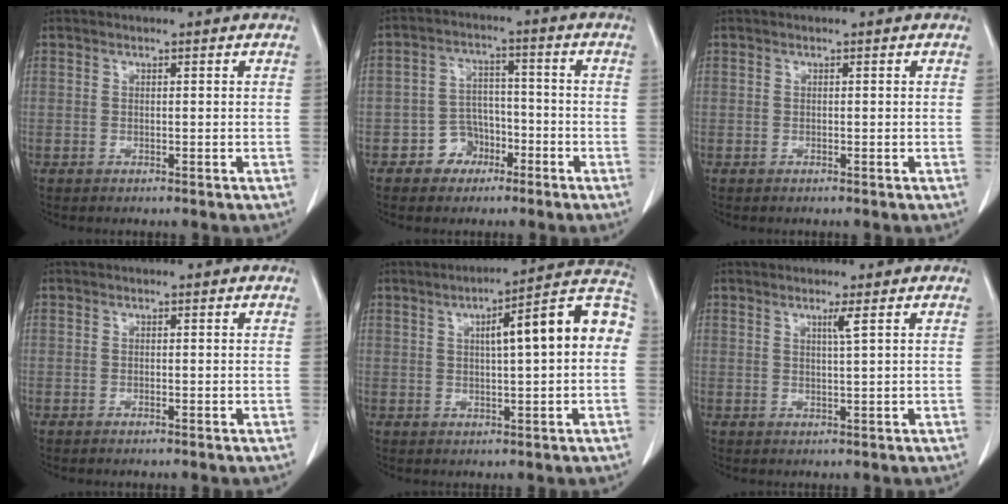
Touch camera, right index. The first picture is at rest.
{"total": 5.7, "force": [-2.9, 4.8, 1.2], "torque": [-0.016, 0.020, -0.041]}
{"total": 0.0}
{"total": 0.8, "force": [-0.6, 0.1, 0.5], "torque": [-0.012, -0.001, -0.006]}
{"total": 12.4, "force": [1.6, 1.8, 12.1], "torque": [-0.162, 0.040, 0.016]}
{"total": 1.5, "force": [0.7, -0.5, 1.3], "torque": [-0.028, -0.005, 0.015]}